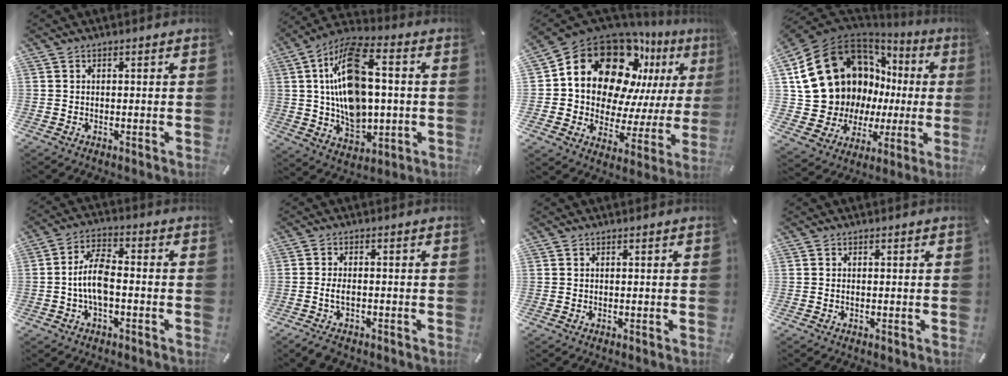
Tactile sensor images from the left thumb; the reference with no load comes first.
{"total": 17.2, "force": [1.8, 10.6, 13.4], "torque": [-0.266, 0.009, 0.029]}
{"total": 19.7, "force": [10.3, 14.1, 9.3], "torque": [-0.138, -0.089, 0.189]}
{"total": 21.4, "force": [6.8, 17.2, 10.9], "torque": [-0.216, -0.057, 0.166]}
{"total": 8.0, "force": [-1.8, 3.7, 6.9], "torque": [-0.143, 0.008, -0.035]}
{"total": 3.6, "force": [-1.4, 1.9, 2.7], "torque": [-0.059, 0.005, -0.029]}
{"total": 0.0}
{"total": 0.5, "force": [-0.1, 0.1, 0.5], "torque": [-0.011, -0.001, -0.001]}